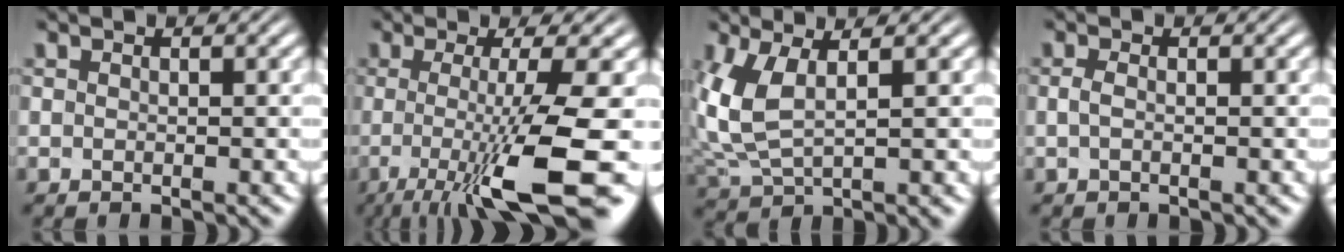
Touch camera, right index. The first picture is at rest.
{"total": 9.3, "force": [-2.5, 2.0, 8.7], "torque": [-0.136, -0.025, -0.025]}
{"total": 6.7, "force": [1.2, 4.4, 5.0], "torque": [-0.126, -0.009, 0.024]}
{"total": 0.8, "force": [-0.1, -0.2, 0.8], "torque": [-0.019, -0.002, -0.002]}